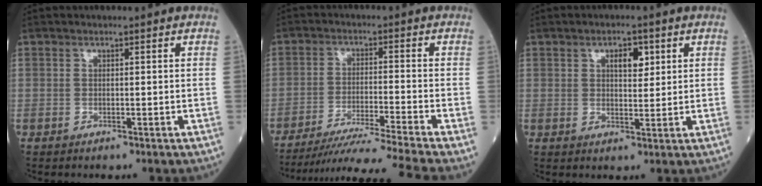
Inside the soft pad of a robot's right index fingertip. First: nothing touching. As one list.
[{"total": 14.4, "force": [-12.6, -3.5, 6.2], "torque": [-0.090, -0.032, -0.200]}, {"total": 3.8, "force": [1.7, 1.7, 3.0], "torque": [-0.045, 0.002, 0.025]}]